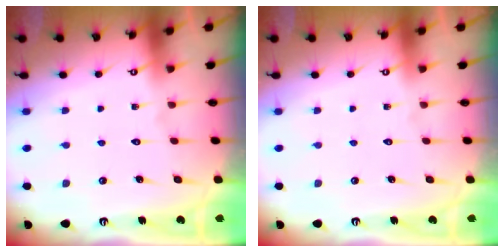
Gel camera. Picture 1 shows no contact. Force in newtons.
{"total": 0.0}